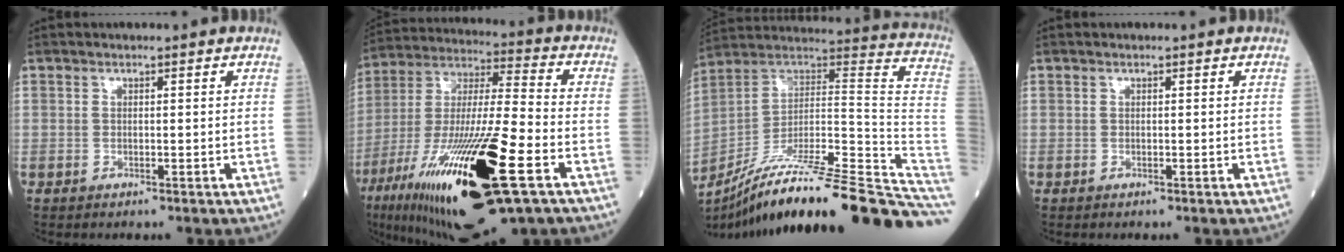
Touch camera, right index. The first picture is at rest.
{"total": 29.0, "force": [-12.5, 5.0, 25.7], "torque": [-0.495, -0.057, -0.214]}
{"total": 32.5, "force": [-25.4, 1.1, 20.3], "torque": [-0.189, -0.001, -0.381]}
{"total": 0.0}